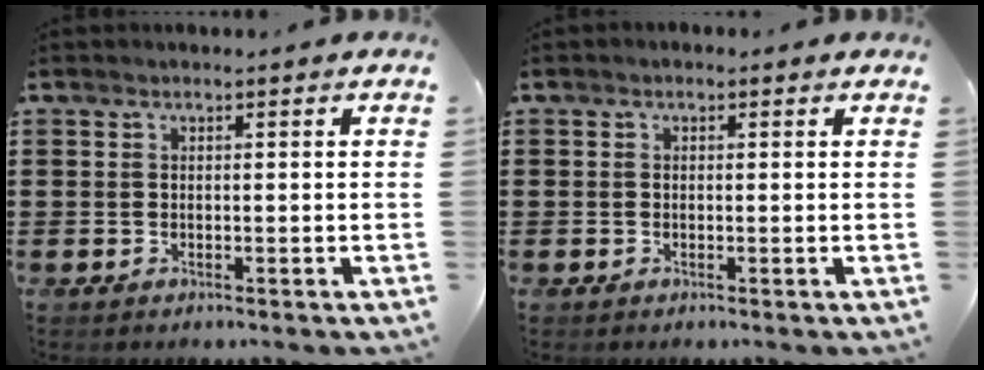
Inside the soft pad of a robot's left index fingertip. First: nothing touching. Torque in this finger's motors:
{"motor_torque": [2.14, 0.00, -0.23, -0.18]}